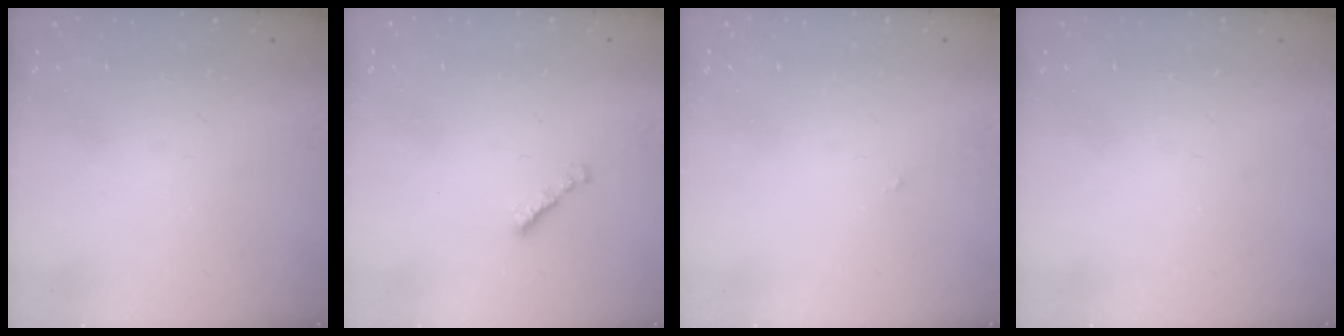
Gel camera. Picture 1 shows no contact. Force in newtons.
{"total": 1.0, "press": 0.8, "slide": 0.5}
{"total": 0.0}
{"total": 0.0}